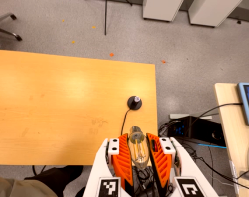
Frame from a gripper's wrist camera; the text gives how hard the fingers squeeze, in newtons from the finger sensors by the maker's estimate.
{"total": 21.4, "left": 23.6, "right": 19.1}